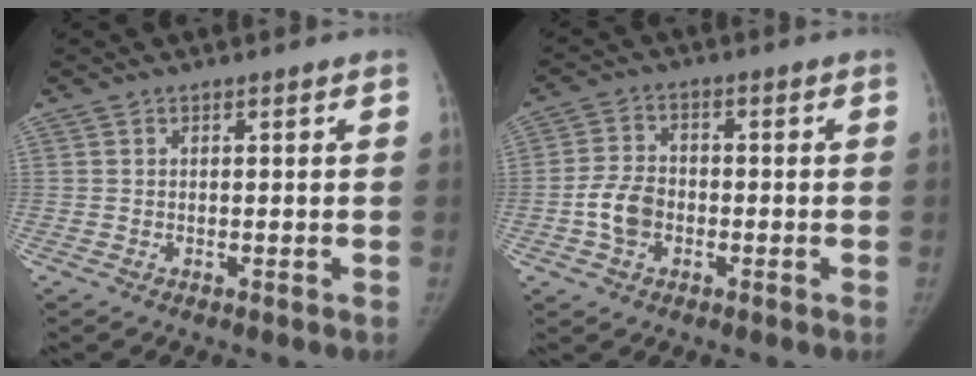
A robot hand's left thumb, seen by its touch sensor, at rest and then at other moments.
{"total": 6.3, "force": [-1.8, 4.6, 3.8], "torque": [-0.060, 0.012, -0.040]}